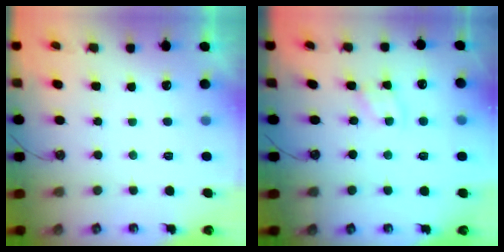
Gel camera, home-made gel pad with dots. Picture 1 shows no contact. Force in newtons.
{"total": 1.8, "press": 1.8, "slide": 0.3}